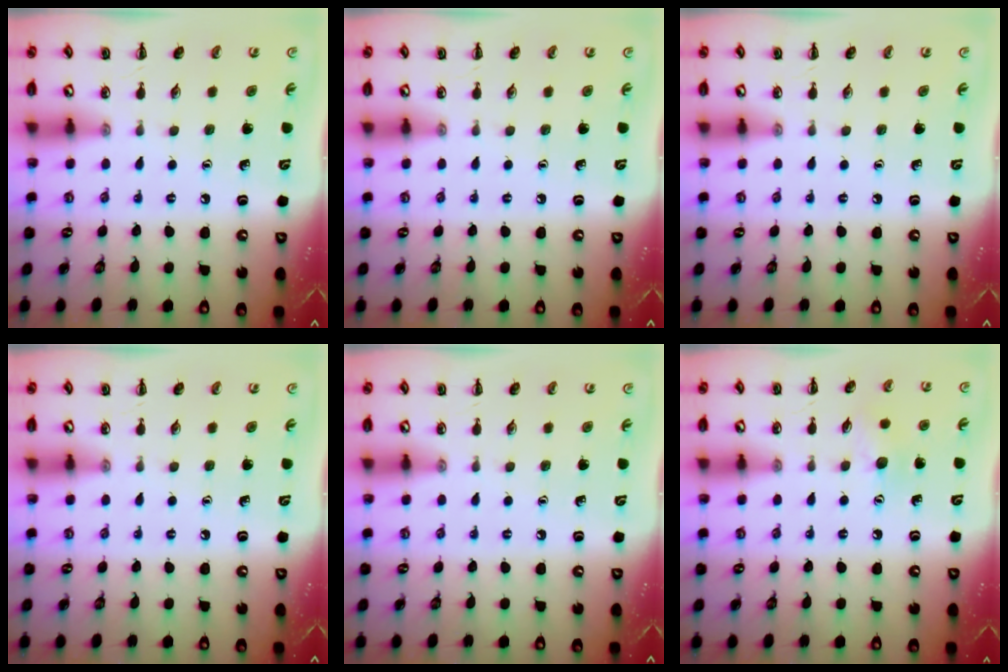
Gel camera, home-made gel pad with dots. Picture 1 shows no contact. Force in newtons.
{"total": 0.0}
{"total": 0.0}
{"total": 0.0}
{"total": 0.0}
{"total": 6.8, "press": 6.7, "slide": 1.1}